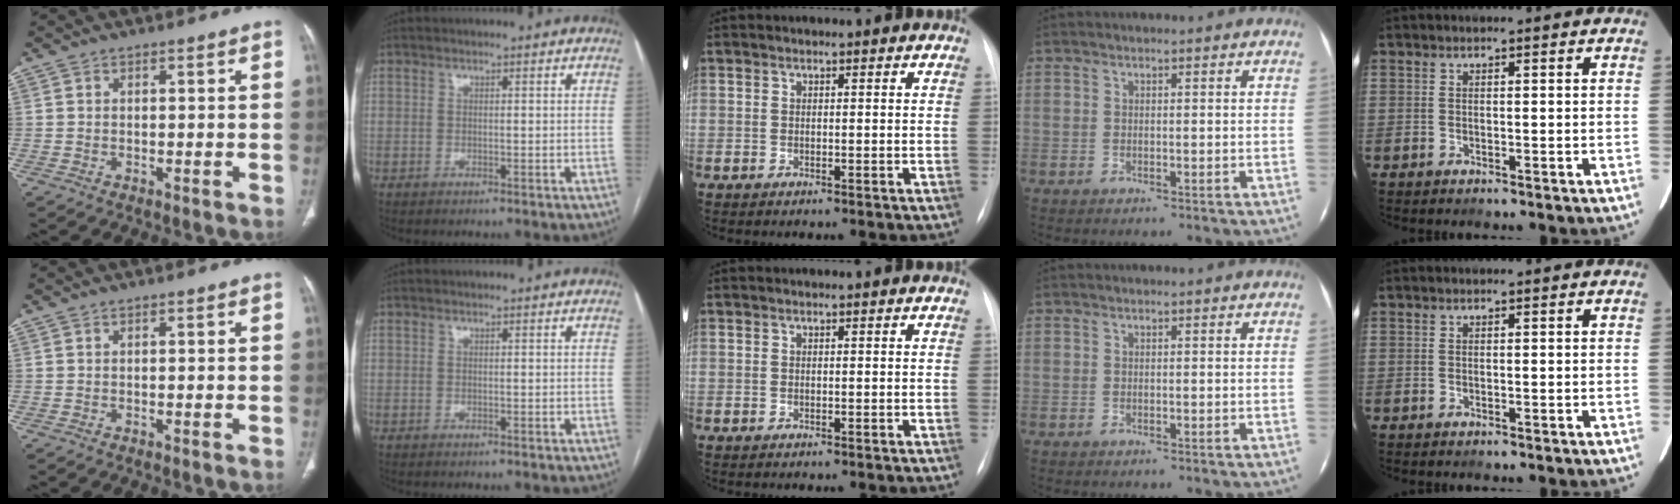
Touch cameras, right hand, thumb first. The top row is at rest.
{}